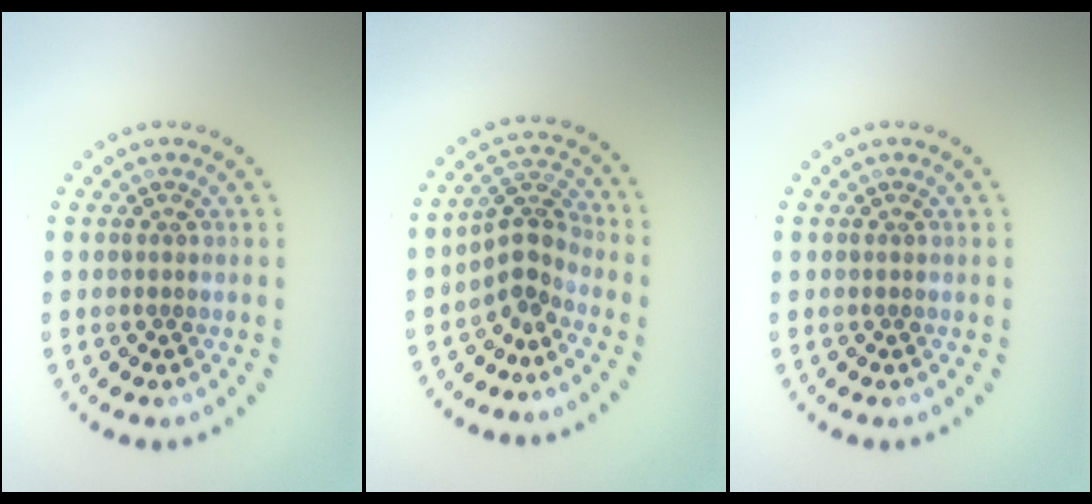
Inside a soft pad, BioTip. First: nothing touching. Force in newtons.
{"total": 2.7, "press": 1.9, "slide": 2.0}
{"total": 0.0}